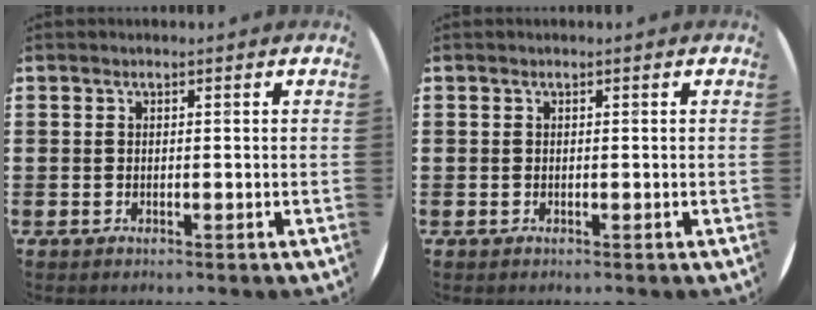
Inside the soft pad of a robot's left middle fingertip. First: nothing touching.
{"total": 0.0}